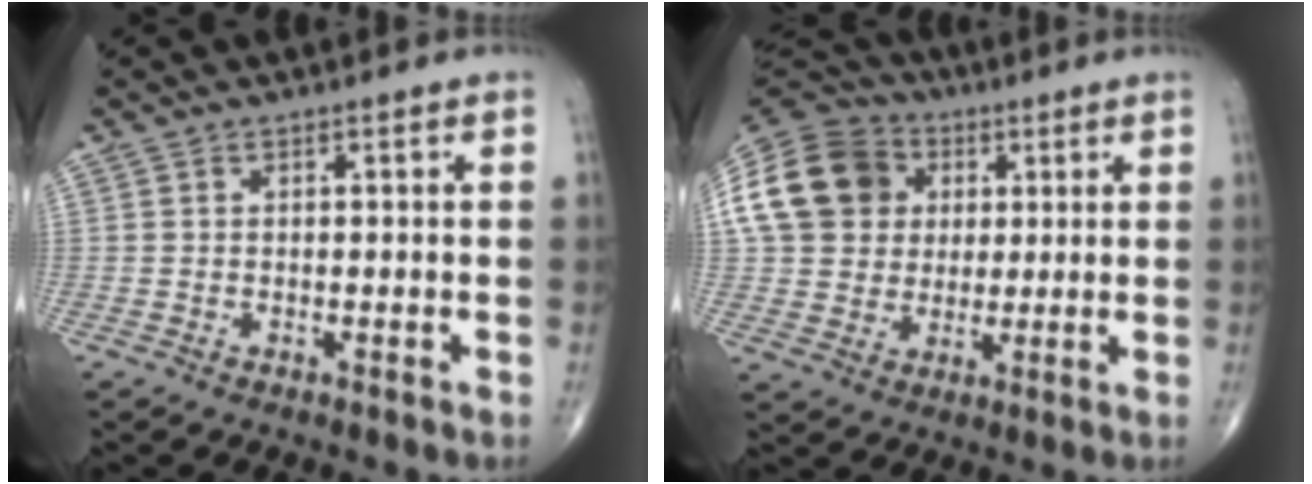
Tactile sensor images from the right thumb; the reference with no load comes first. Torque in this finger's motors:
{"motor_torque": [1.04, 3.15, 0.65, -0.21, 0.15]}